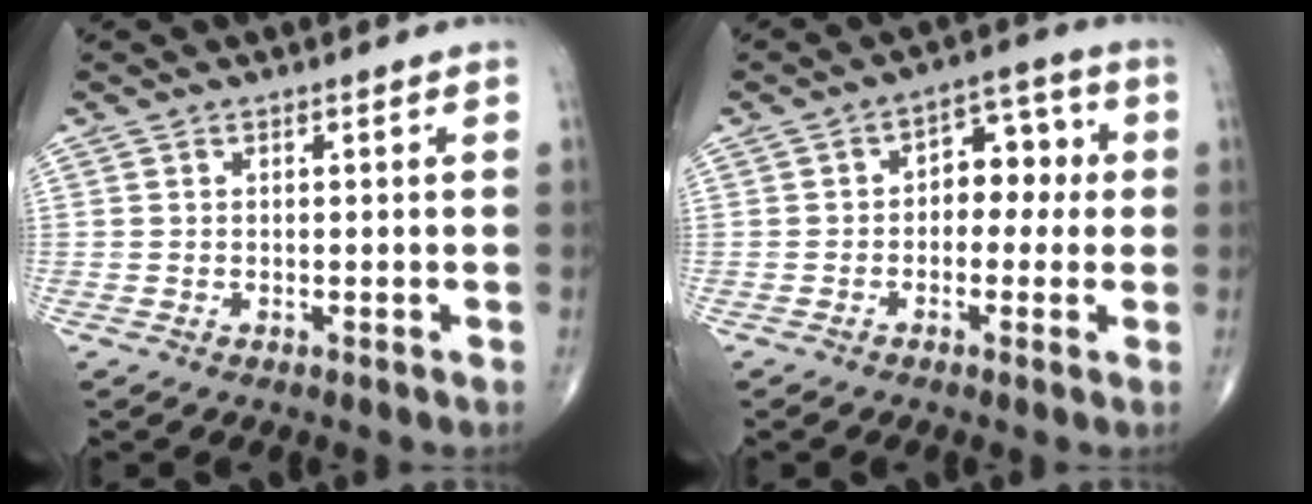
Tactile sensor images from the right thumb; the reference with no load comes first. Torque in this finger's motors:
{"motor_torque": [-0.42, 0.59, 0.23, 0.14, 0.04]}